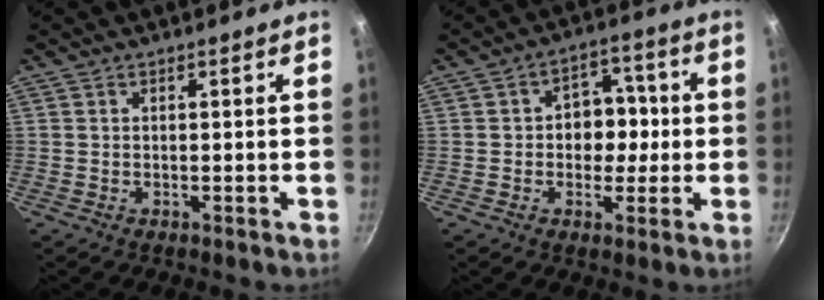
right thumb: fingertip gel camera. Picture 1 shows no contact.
{"total": 8.2, "force": [-0.1, 6.6, 4.9], "torque": [-0.007, 0.016, -0.007]}